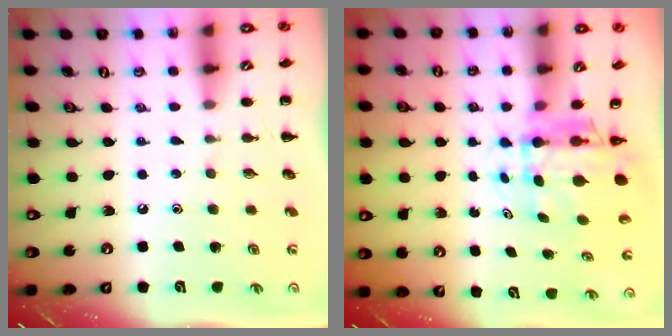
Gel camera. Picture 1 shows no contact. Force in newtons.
{"total": 6.3, "press": 6.0, "slide": 1.9}